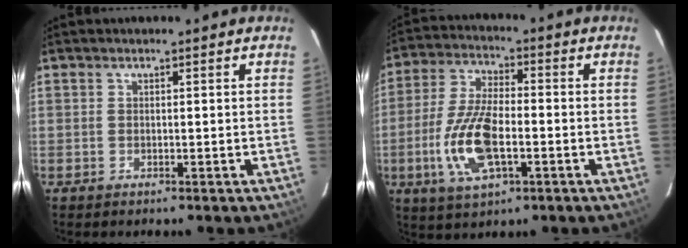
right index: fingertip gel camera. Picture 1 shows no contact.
{"total": 13.3, "force": [-3.6, 5.5, 11.6], "torque": [-0.248, -0.002, -0.067]}